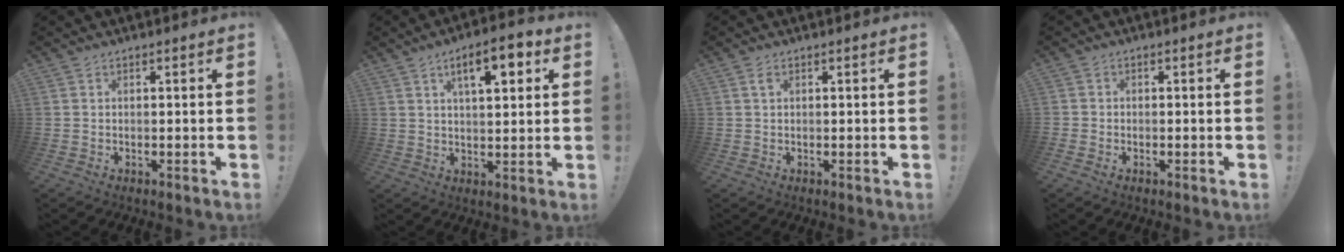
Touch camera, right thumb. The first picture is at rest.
{"total": 10.1, "force": [4.6, 3.8, 8.2], "torque": [-0.113, -0.009, 0.072]}
{"total": 1.0, "force": [0.5, 0.6, 0.7], "torque": [-0.007, -0.002, 0.008]}
{"total": 1.3, "force": [-0.8, 1.0, 0.3], "torque": [-0.010, 0.006, -0.013]}